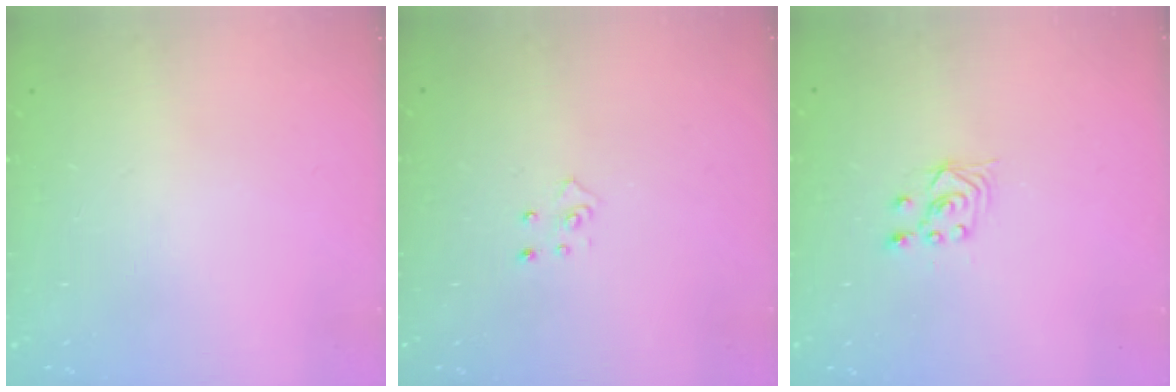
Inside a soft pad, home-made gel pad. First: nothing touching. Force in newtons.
{"total": 3.9, "press": 3.9, "slide": 0.3}
{"total": 2.5, "press": 2.2, "slide": 1.2}